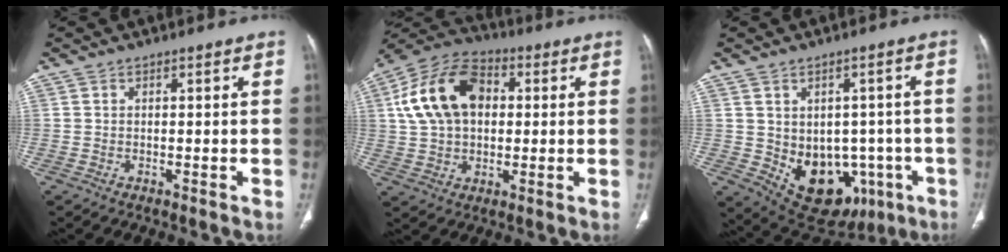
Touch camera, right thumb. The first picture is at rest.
{"total": 16.5, "force": [3.1, 11.2, 11.8], "torque": [-0.201, 0.022, 0.048]}
{"total": 14.9, "force": [-4.4, 10.8, 9.3], "torque": [-0.089, 0.015, -0.034]}